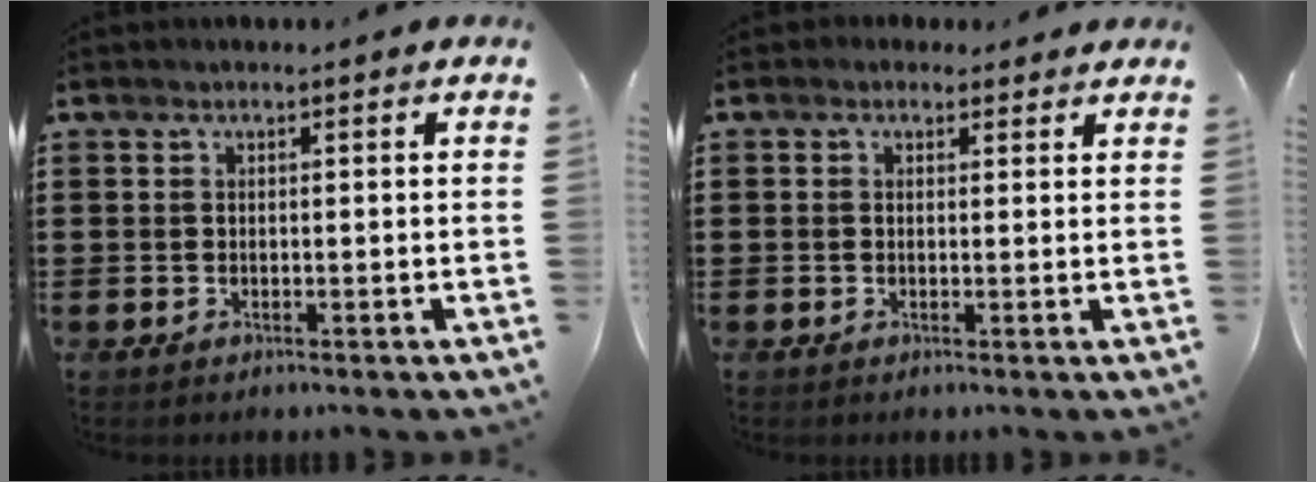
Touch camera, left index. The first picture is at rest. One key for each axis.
{"total": 1.3, "fx": 0.7, "fy": 1.1, "fz": 0.2, "tx": -0.010, "ty": 0.007, "tz": 0.014}